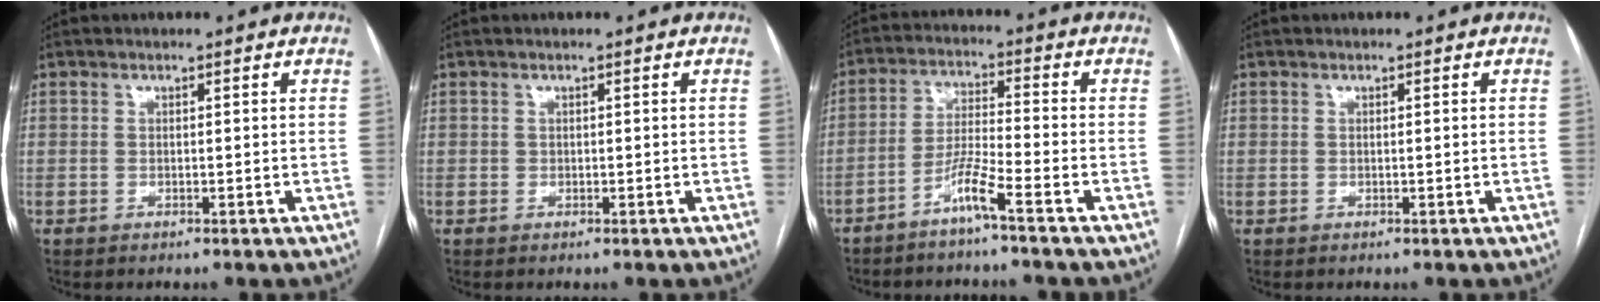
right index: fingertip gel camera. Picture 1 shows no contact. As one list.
[{"total": 0.0}, {"total": 5.3, "force": [-3.8, -0.8, 3.7], "torque": [-0.079, -0.002, -0.080]}, {"total": 0.0}]